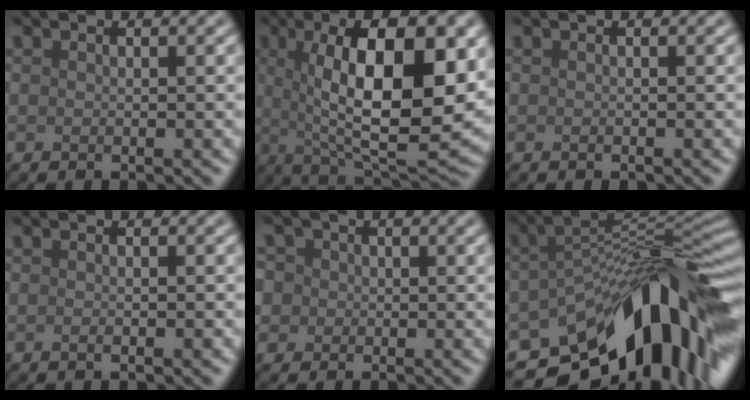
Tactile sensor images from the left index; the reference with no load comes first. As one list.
[{"total": 13.7, "force": [2.0, 4.6, 12.7], "torque": [-0.170, 0.003, 0.026]}, {"total": 0.0}, {"total": 1.2, "force": [-0.3, 0.5, 1.1], "torque": [-0.006, -0.001, -0.003]}, {"total": 5.1, "force": [1.3, 4.5, 1.9], "torque": [-0.033, 0.037, -0.008]}, {"total": 15.7, "force": [-7.9, 6.9, 11.7], "torque": [-0.164, -0.009, -0.127]}]